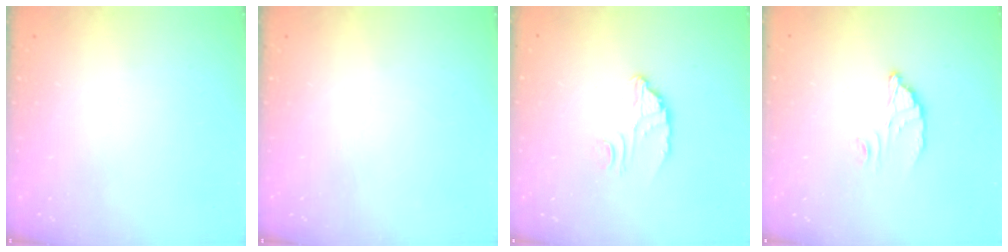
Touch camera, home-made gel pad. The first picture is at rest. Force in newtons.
{"total": 0.0}
{"total": 2.9, "press": 2.9, "slide": 0.2}
{"total": 3.7, "press": 3.7, "slide": 0.2}